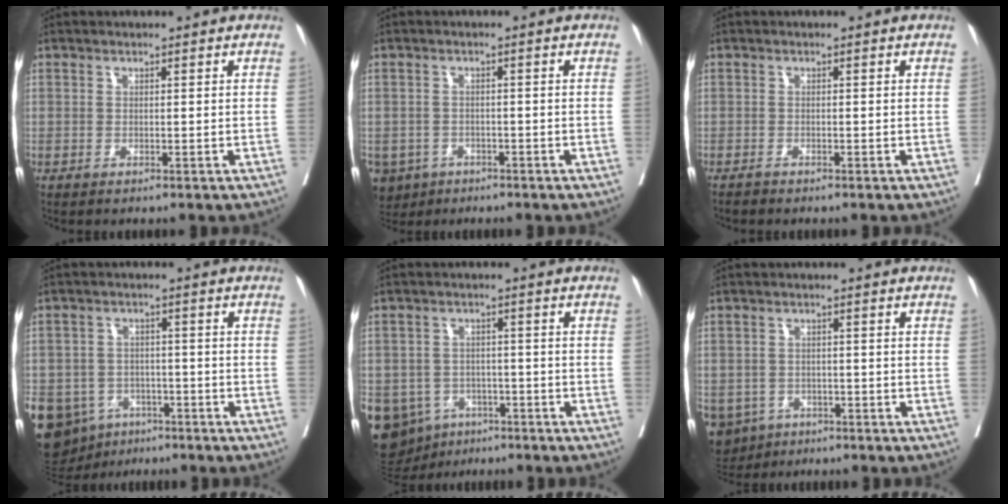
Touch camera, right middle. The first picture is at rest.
{"total": 6.2, "force": [-3.7, 4.8, 1.2], "torque": [-0.027, 0.002, -0.057]}
{"total": 0.8, "force": [-0.8, 0.1, 0.2], "torque": [-0.008, -0.002, -0.016]}
{"total": 17.7, "force": [-9.0, 13.5, 7.0], "torque": [-0.198, 0.007, -0.123]}
{"total": 15.2, "force": [-7.5, 12.0, 5.7], "torque": [-0.157, 0.009, -0.098]}
{"total": 7.9, "force": [-4.8, 6.0, 1.7], "torque": [-0.044, -0.005, -0.068]}